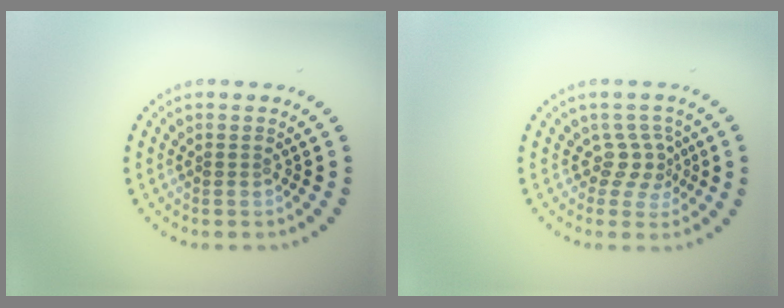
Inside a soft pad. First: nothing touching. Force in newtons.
{"total": 2.3, "press": 1.5, "slide": 1.8}